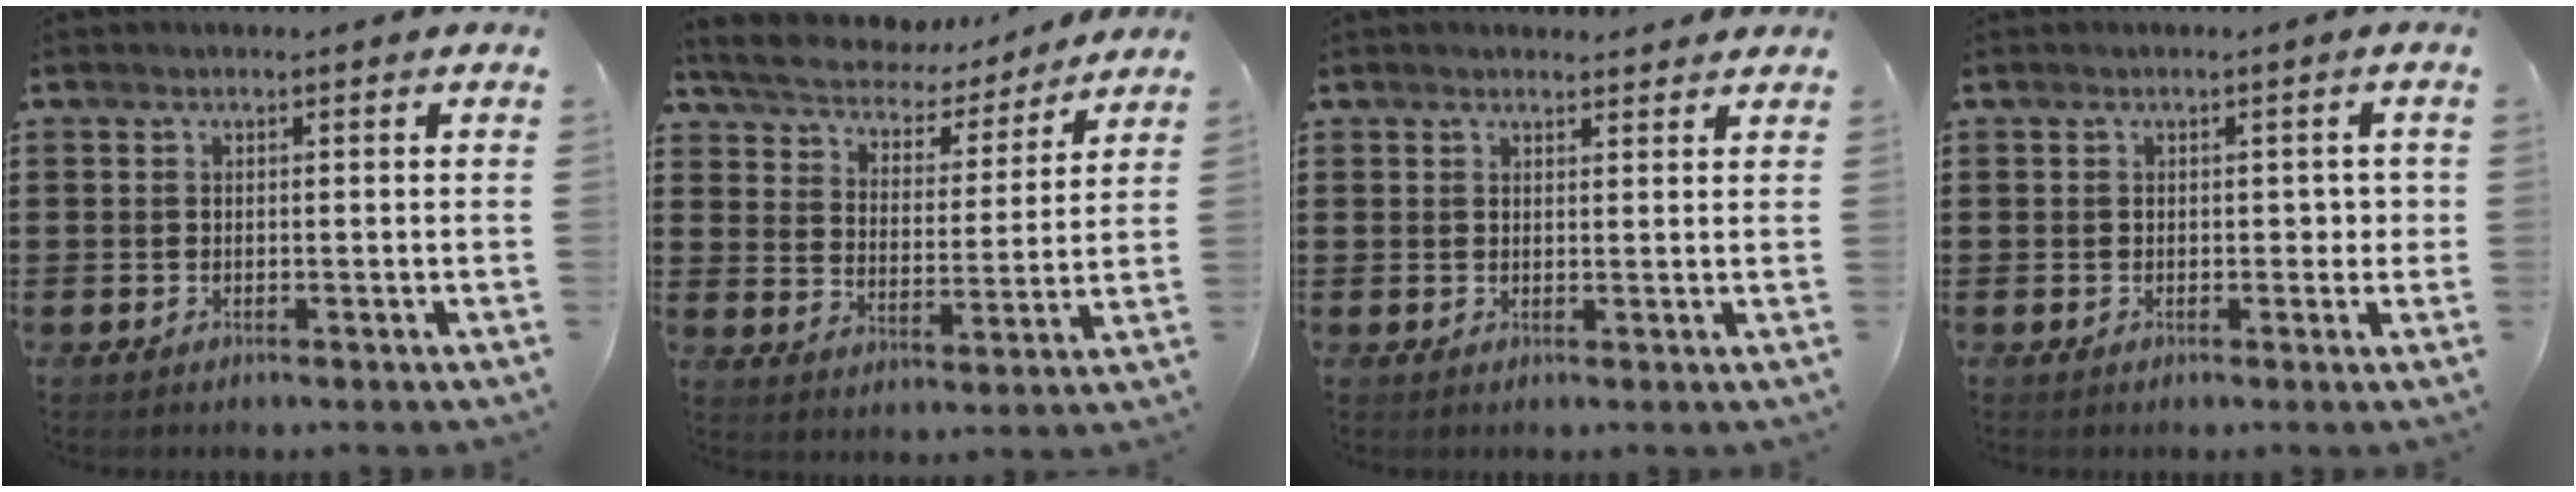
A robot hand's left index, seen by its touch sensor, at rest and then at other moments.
{"total": 5.5, "force": [5.3, 1.0, 0.9], "torque": [-0.048, -0.037, 0.087]}
{"total": 1.6, "force": [1.5, 0.3, -0.1], "torque": [-0.002, 0.003, 0.031]}
{"total": 2.1, "force": [0.2, 1.2, 1.7], "torque": [-0.018, -0.001, -0.002]}